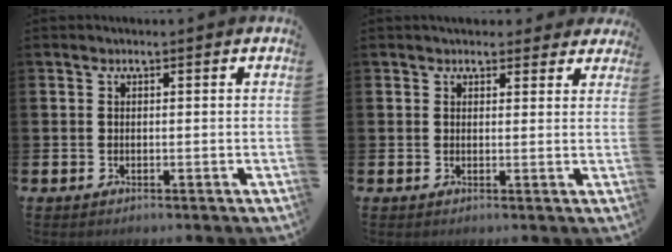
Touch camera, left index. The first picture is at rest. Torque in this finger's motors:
{"motor_torque": [1.05, -1.09, 0.32, 0.02]}